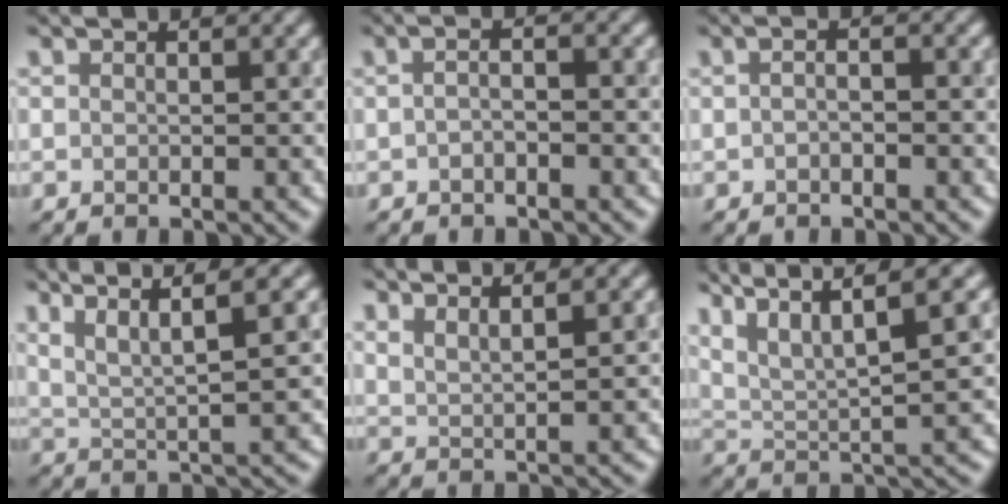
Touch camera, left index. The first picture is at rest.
{"total": 1.1, "force": [-0.7, 0.2, 0.8], "torque": [-0.018, 0.000, -0.010]}
{"total": 0.9, "force": [-0.4, 0.3, 0.8], "torque": [-0.006, -0.004, -0.012]}
{"total": 5.9, "force": [3.5, 0.7, 4.8], "torque": [-0.089, 0.021, 0.077]}
{"total": 3.5, "force": [3.0, 0.6, 1.8], "torque": [-0.015, 0.018, 0.033]}
{"total": 9.1, "force": [5.7, 2.0, 6.8], "torque": [-0.131, 0.025, 0.108]}